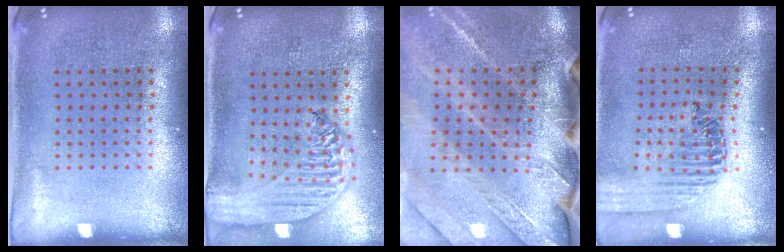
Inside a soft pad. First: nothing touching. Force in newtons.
{"total": 2.9, "press": 2.3, "slide": 1.7}
{"total": 3.7, "press": 3.2, "slide": 1.9}
{"total": 1.4, "press": 1.4, "slide": 0.2}